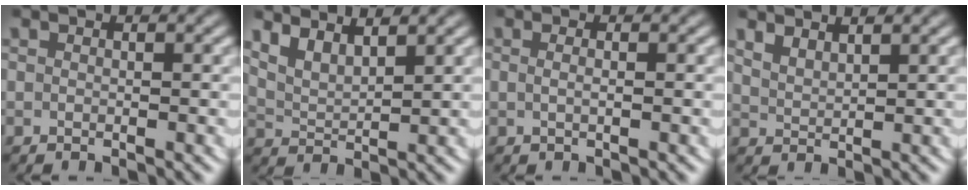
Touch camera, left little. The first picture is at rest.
{"total": 4.9, "force": [2.6, 3.4, 2.4], "torque": [-0.061, -0.006, 0.038]}
{"total": 0.9, "force": [-0.2, 0.0, 0.8], "torque": [-0.021, -0.008, 0.000]}
{"total": 2.2, "force": [1.9, 0.7, 0.8], "torque": [-0.023, -0.010, 0.044]}